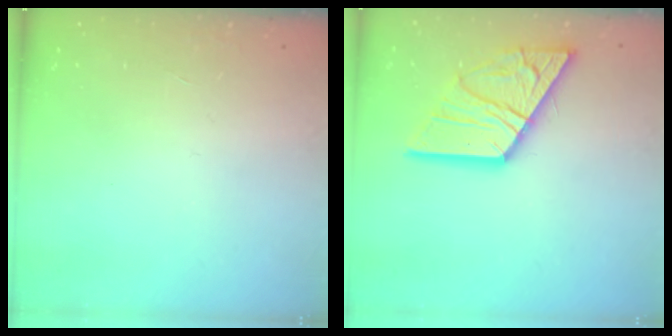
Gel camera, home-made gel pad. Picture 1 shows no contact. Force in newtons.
{"total": 19.5, "press": 19.4, "slide": 1.9}